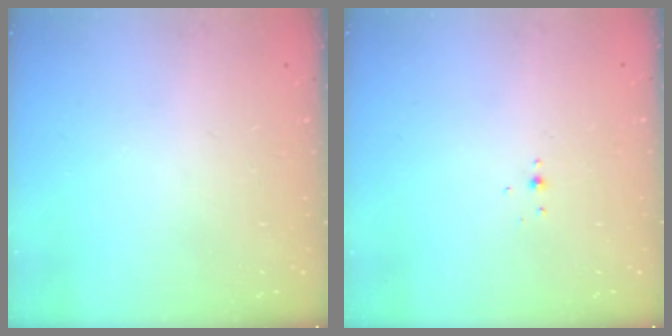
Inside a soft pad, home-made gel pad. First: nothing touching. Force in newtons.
{"total": 3.0, "press": 2.9, "slide": 0.8}